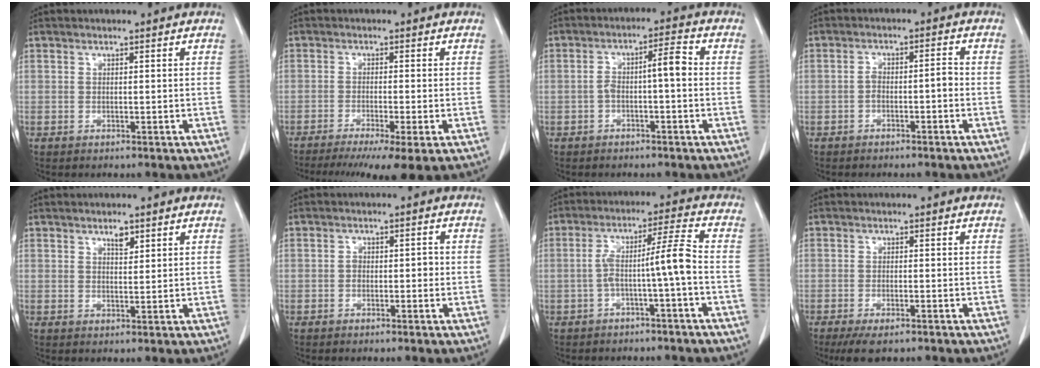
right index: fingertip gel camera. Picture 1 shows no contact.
{"total": 9.7, "force": [-6.8, 0.3, 6.9], "torque": [-0.098, -0.019, -0.106]}
{"total": 4.6, "force": [-0.6, 0.9, 4.5], "torque": [-0.076, 0.026, -0.005]}
{"total": 2.8, "force": [-1.1, 0.9, 2.3], "torque": [-0.038, 0.015, -0.014]}
{"total": 2.0, "force": [1.3, 0.7, 1.3], "torque": [-0.021, -0.003, 0.022]}
{"total": 1.8, "force": [-0.5, 1.2, 1.3], "torque": [-0.013, 0.007, -0.006]}
{"total": 6.7, "force": [-1.9, -0.7, 6.4], "torque": [-0.115, 0.032, -0.026]}
{"total": 5.1, "force": [-3.7, 1.4, 3.1], "torque": [-0.050, -0.010, -0.059]}